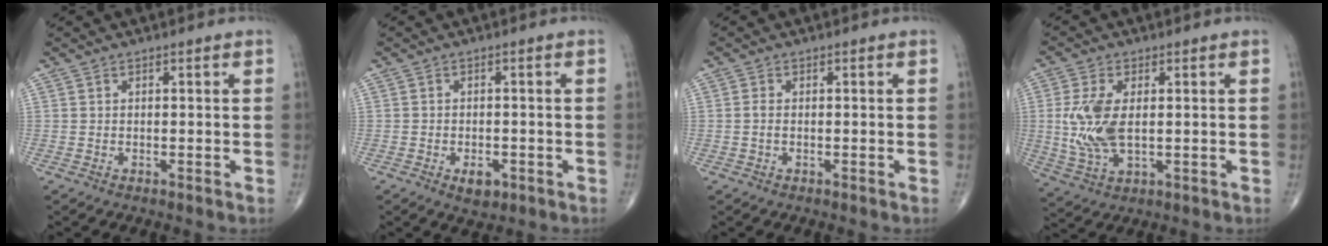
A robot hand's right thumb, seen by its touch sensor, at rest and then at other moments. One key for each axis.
{"total": 3.4, "fx": -1.5, "fy": 2.0, "fz": 2.2, "tx": -0.027, "ty": 0.001, "tz": -0.018}
{"total": 1.1, "fx": -0.2, "fy": 0.6, "fz": 1.0, "tx": -0.020, "ty": 0.001, "tz": -0.004}
{"total": 10.0, "fx": 0.6, "fy": 5.1, "fz": 8.5, "tx": -0.191, "ty": -0.007, "tz": 0.019}